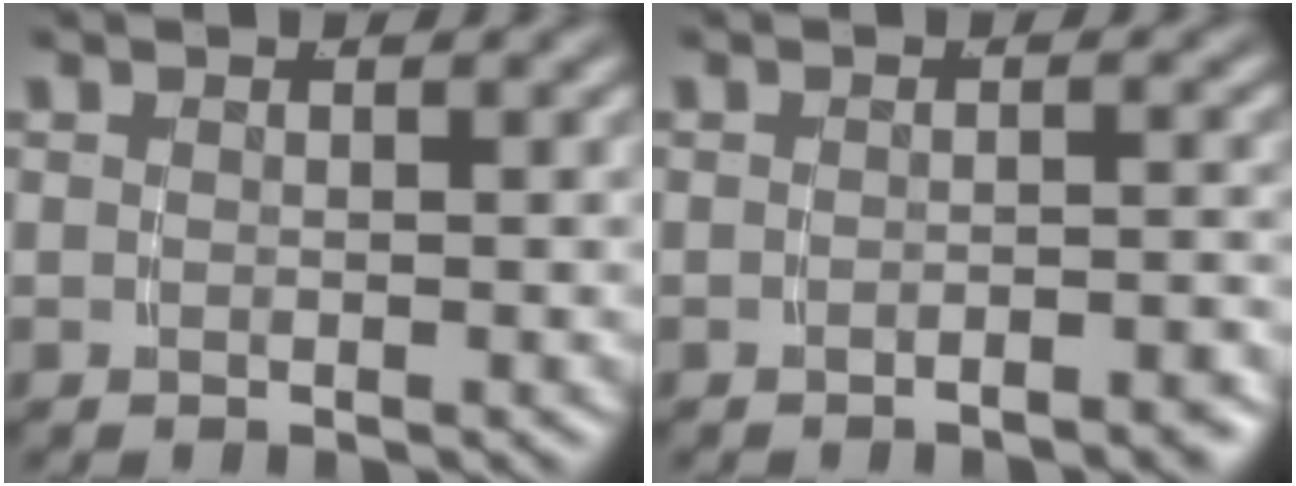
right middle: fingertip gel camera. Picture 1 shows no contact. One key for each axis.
{"total": 2.0, "fx": -1.9, "fy": -0.1, "fz": 0.7, "tx": -0.005, "ty": 0.007, "tz": -0.034}